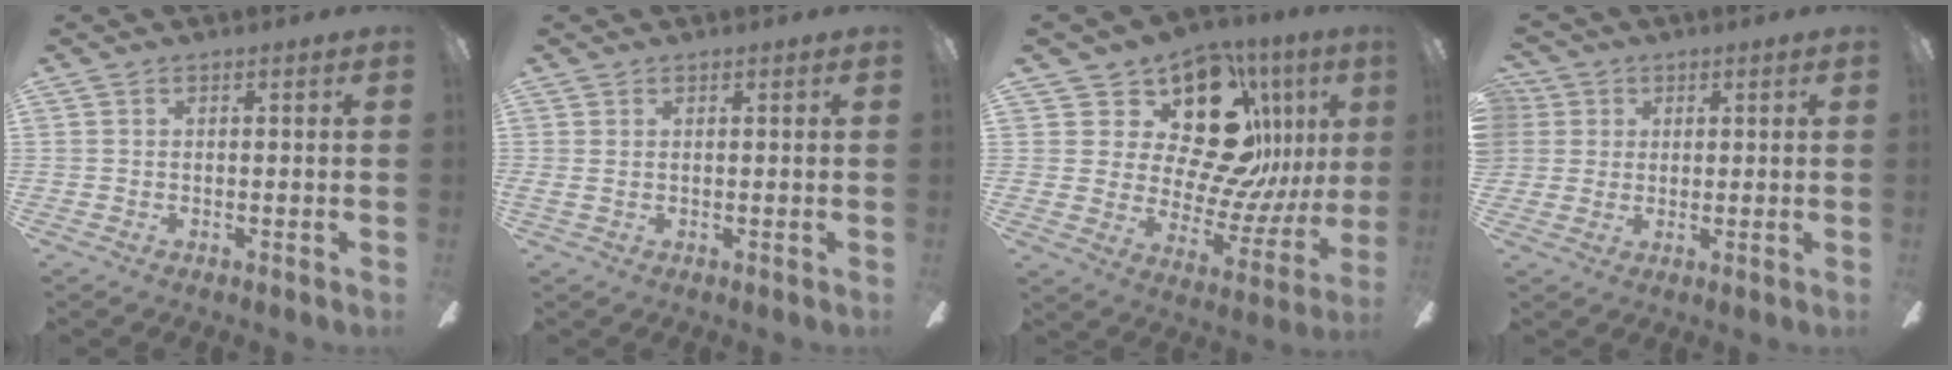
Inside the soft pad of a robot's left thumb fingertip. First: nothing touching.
{"total": 0.9, "force": [0.6, 0.2, 0.6], "torque": [-0.014, 0.002, 0.009]}
{"total": 21.0, "force": [11.0, 11.0, 14.0], "torque": [-0.221, -0.075, 0.193]}
{"total": 4.0, "force": [1.3, 3.8, 0.1], "torque": [-0.010, 0.009, 0.024]}